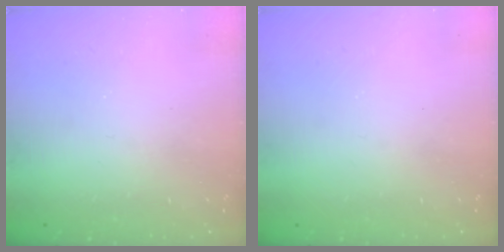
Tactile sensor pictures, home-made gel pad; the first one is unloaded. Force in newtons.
{"total": 0.0}